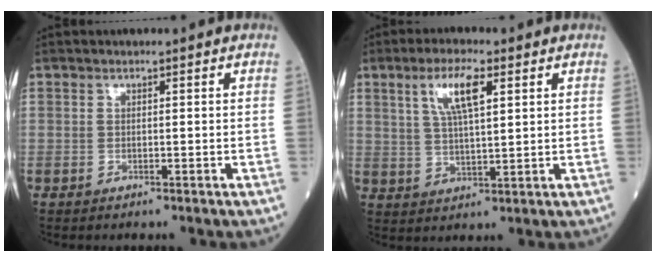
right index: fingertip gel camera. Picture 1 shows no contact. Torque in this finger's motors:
{"motor_torque": [0.12, 0.26, 0.16, 0.06]}